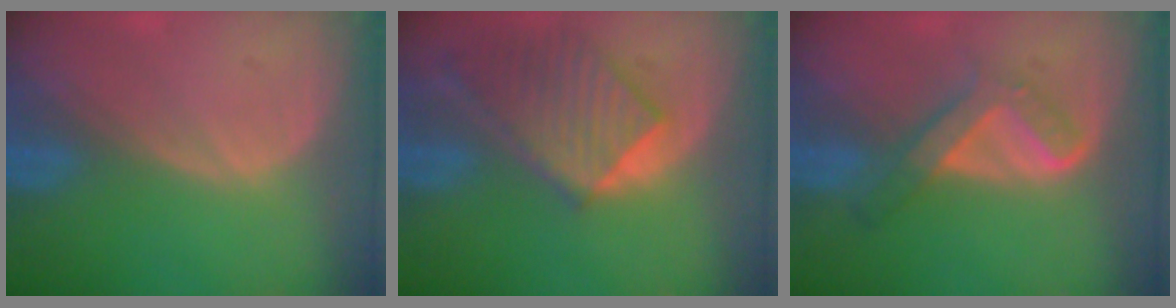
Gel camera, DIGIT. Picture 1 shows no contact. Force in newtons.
{"total": 8.9, "press": 7.9, "slide": 4.1}
{"total": 5.2, "press": 5.1, "slide": 1.4}